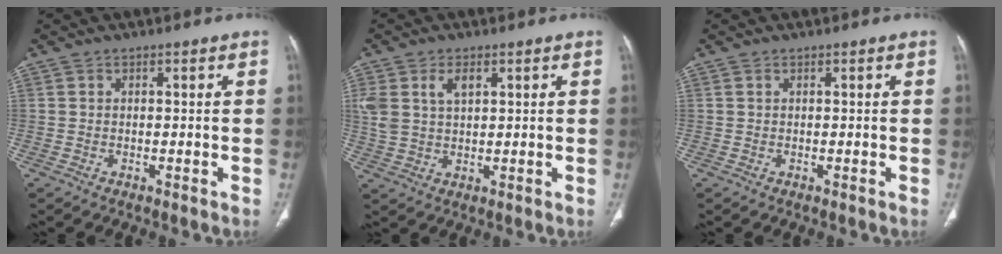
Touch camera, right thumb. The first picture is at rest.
{"total": 6.8, "force": [2.7, 3.9, 4.8], "torque": [-0.103, 0.000, 0.059]}
{"total": 0.0}